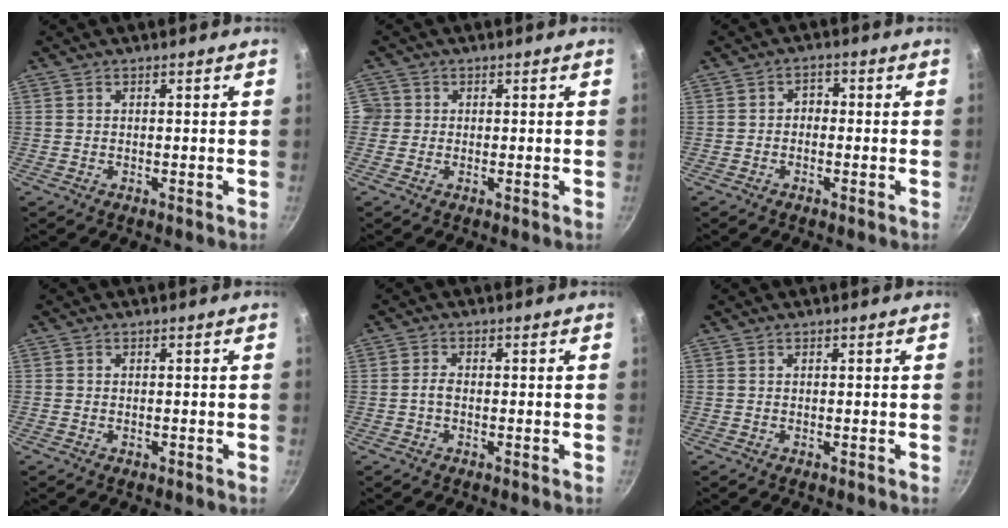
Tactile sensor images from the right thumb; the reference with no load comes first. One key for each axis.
{"total": 2.5, "fx": -0.1, "fy": 2.5, "fz": 0.3, "tx": 0.012, "ty": 0.007, "tz": -0.006}
{"total": 1.9, "fx": -0.3, "fy": 1.5, "fz": 1.1, "tx": -0.012, "ty": 0.009, "tz": -0.007}
{"total": 0.6, "fx": -0.3, "fy": 0.4, "fz": 0.3, "tx": -0.005, "ty": 0.002, "tz": -0.005}
{"total": 1.7, "fx": -0.4, "fy": 1.0, "fz": 1.3, "tx": -0.026, "ty": 0.010, "tz": -0.011}
{"total": 0.0}